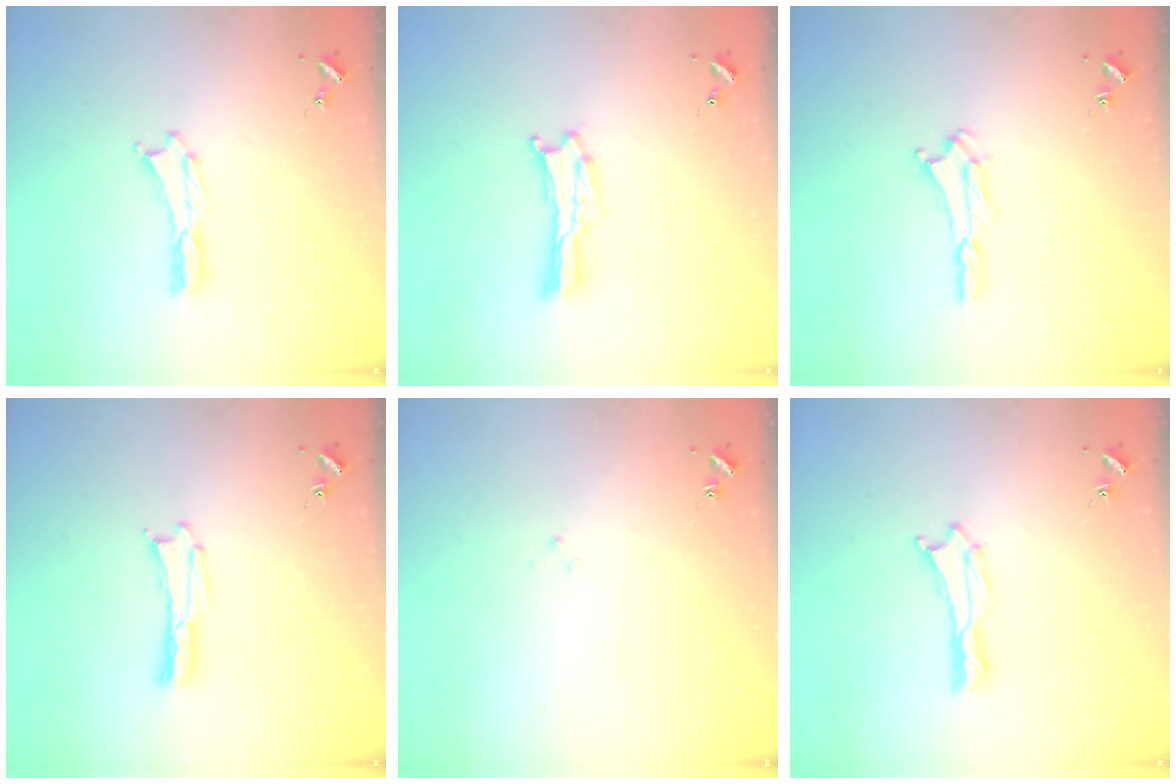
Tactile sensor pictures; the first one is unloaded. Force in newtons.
{"total": 0.6, "press": 0.6, "slide": 0.1}
{"total": 2.7, "press": 2.7, "slide": 0.4}
{"total": 0.0}
{"total": 1.4, "press": 1.4, "slide": 0.2}
{"total": 0.8, "press": 0.7, "slide": 0.1}